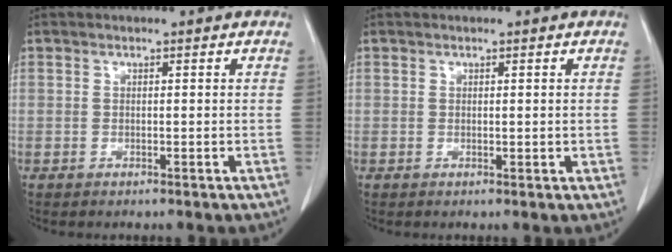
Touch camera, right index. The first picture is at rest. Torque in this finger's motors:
{"motor_torque": [-0.27, 0.30, -0.01, 0.01]}